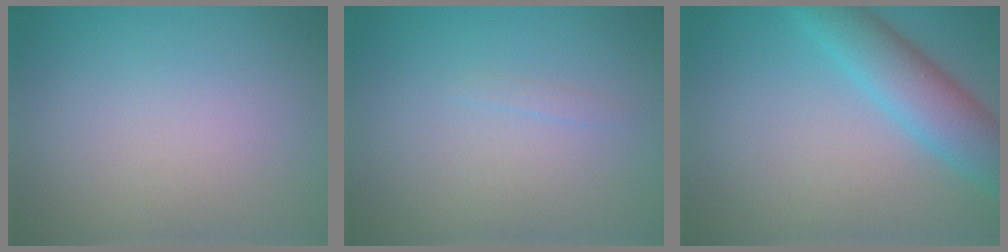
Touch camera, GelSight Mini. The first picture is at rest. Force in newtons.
{"total": 0.5, "press": 0.5, "slide": 0.1}
{"total": 5.7, "press": 5.7, "slide": 0.3}